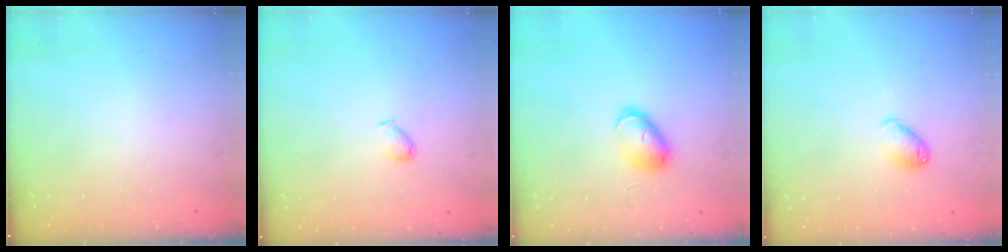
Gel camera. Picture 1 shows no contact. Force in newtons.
{"total": 3.7, "press": 3.6, "slide": 0.7}
{"total": 6.2, "press": 6.2, "slide": 0.1}
{"total": 7.3, "press": 7.3, "slide": 0.8}